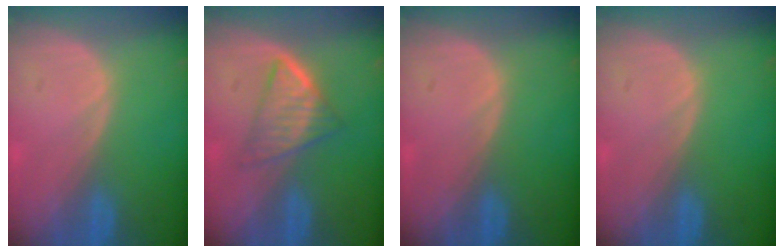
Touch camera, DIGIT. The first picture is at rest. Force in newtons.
{"total": 5.4, "press": 5.0, "slide": 2.0}
{"total": 0.0}
{"total": 0.0}